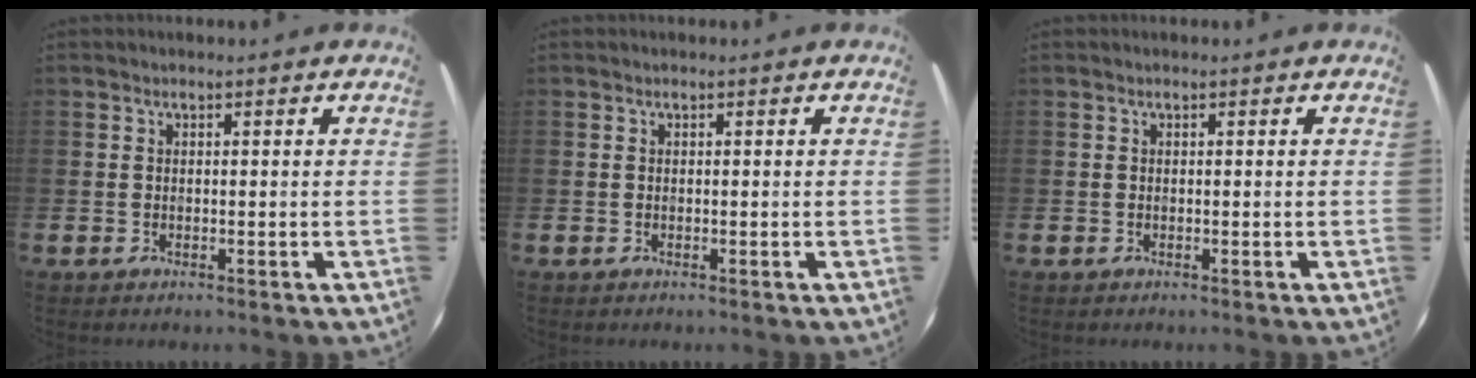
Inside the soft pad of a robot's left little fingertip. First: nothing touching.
{"total": 0.0}
{"total": 0.0}